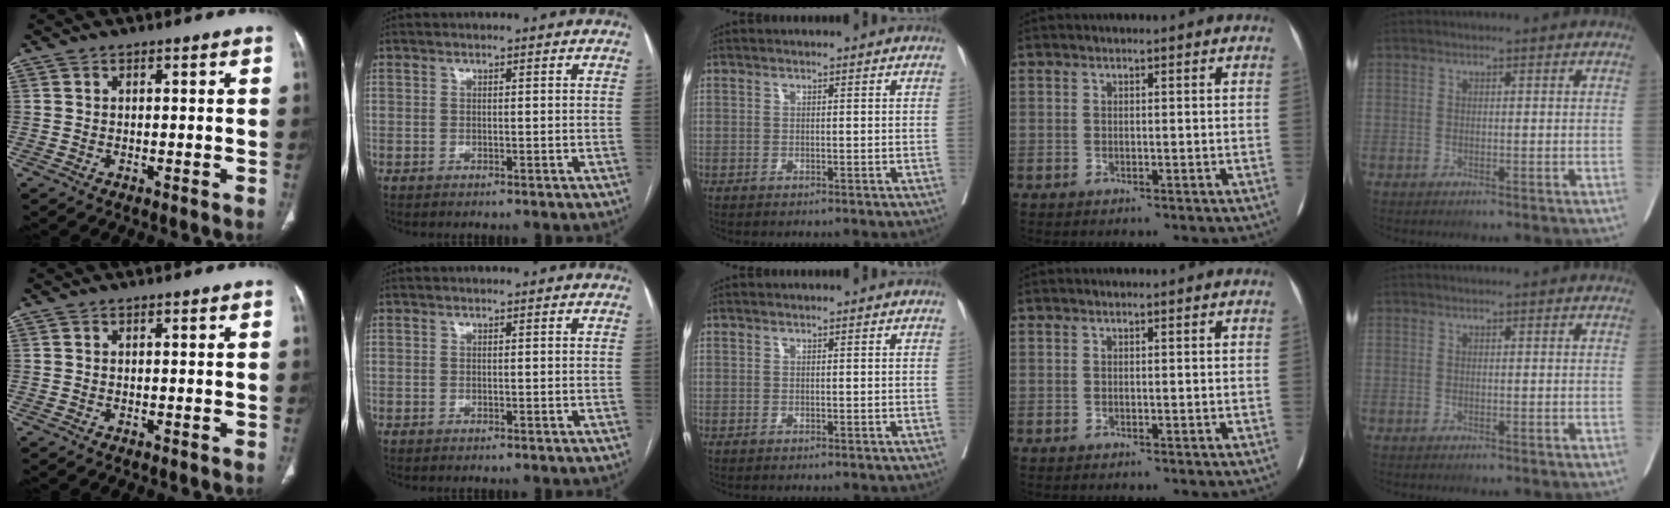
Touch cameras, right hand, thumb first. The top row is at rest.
{}